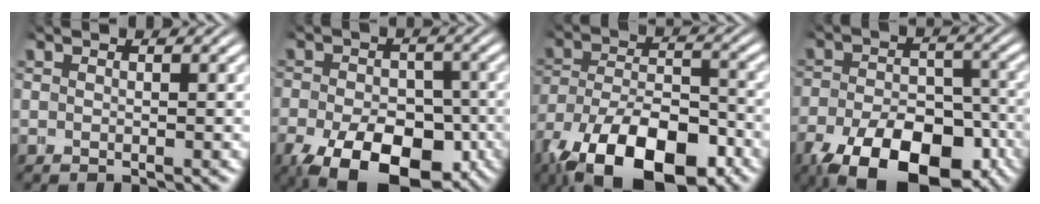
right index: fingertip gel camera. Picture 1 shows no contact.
{"total": 10.4, "force": [-6.4, 5.9, 5.5], "torque": [-0.100, -0.059, -0.066]}
{"total": 12.8, "force": [-7.3, 7.7, 7.2], "torque": [-0.149, -0.067, -0.074]}
{"total": 11.2, "force": [-7.5, 5.7, 5.9], "torque": [-0.095, -0.043, -0.092]}